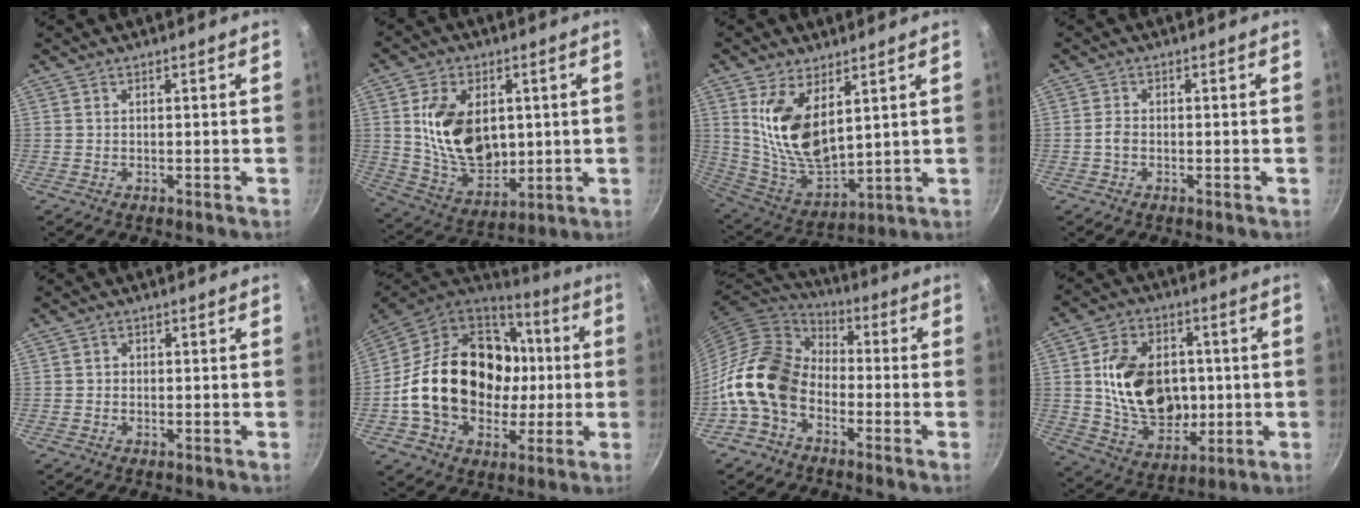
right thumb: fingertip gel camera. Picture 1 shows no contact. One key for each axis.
{"total": 16.8, "fx": 2.4, "fy": 11.5, "fz": 11.9, "tx": -0.178, "ty": -0.020, "tz": 0.056}
{"total": 14.9, "fx": 5.3, "fy": 7.8, "fz": 11.5, "tx": -0.204, "ty": -0.050, "tz": 0.118}
{"total": 1.7, "fx": -0.6, "fy": 1.1, "fz": 1.1, "tx": -0.024, "ty": 0.011, "tz": -0.014}
{"total": 1.3, "fx": 0.0, "fy": 1.2, "fz": 0.4, "tx": -0.002, "ty": 0.001, "tz": -0.004}
{"total": 27.1, "fx": 0.1, "fy": 20.7, "fz": 17.5, "tx": -0.286, "ty": 0.039, "tz": 0.019}
{"total": 15.2, "fx": -4.6, "fy": 10.7, "fz": 9.8, "tx": -0.155, "ty": 0.055, "tz": -0.115}
{"total": 19.6, "fx": 1.0, "fy": 14.6, "fz": 13.1, "tx": -0.184, "ty": 0.007, "tz": 0.027}